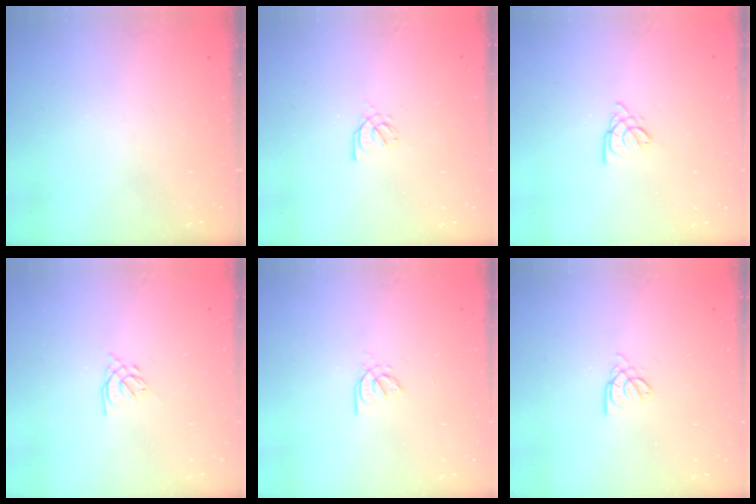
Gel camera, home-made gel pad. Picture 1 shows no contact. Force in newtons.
{"total": 1.7, "press": 1.6, "slide": 0.5}
{"total": 2.6, "press": 2.6, "slide": 0.6}
{"total": 1.6, "press": 1.5, "slide": 0.6}
{"total": 2.1, "press": 2.1, "slide": 0.6}
{"total": 2.2, "press": 2.1, "slide": 0.6}